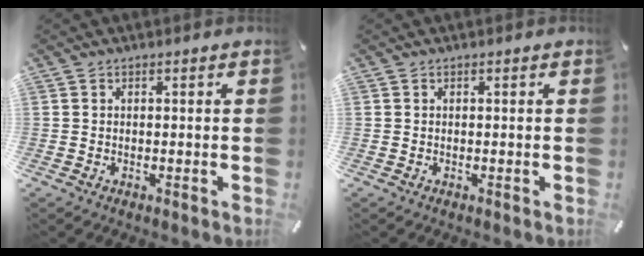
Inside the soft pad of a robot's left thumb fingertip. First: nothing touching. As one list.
[{"total": 0.0}]